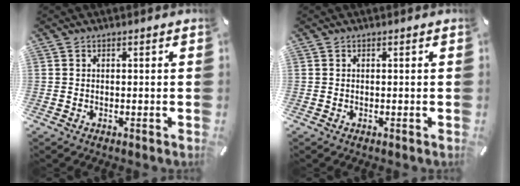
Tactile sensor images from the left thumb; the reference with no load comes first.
{"total": 0.0}